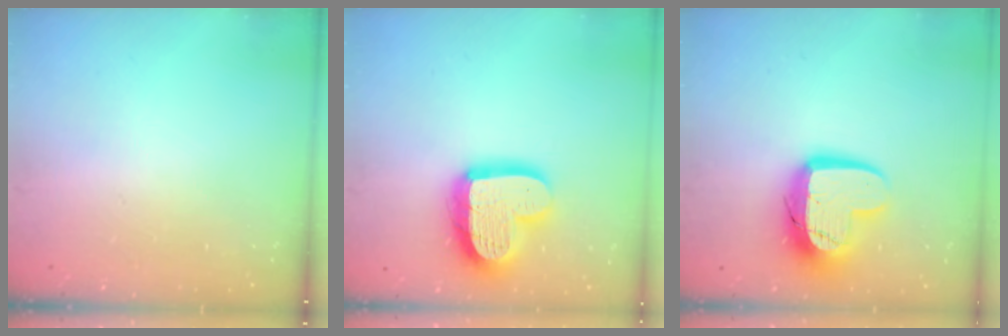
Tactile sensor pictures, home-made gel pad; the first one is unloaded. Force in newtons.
{"total": 17.9, "press": 17.8, "slide": 1.7}
{"total": 15.1, "press": 15.0, "slide": 1.2}